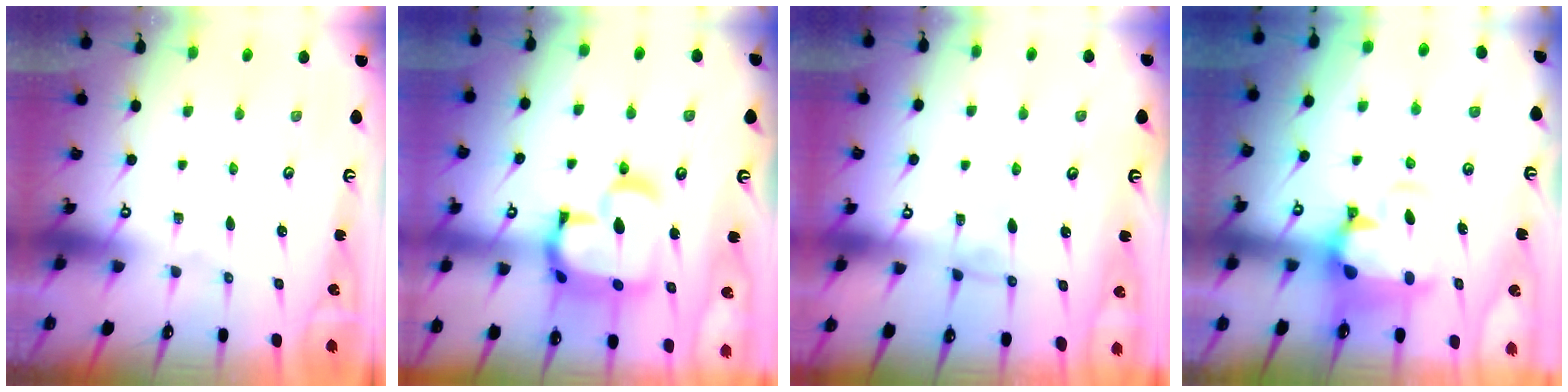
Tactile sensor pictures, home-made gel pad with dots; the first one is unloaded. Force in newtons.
{"total": 14.6, "press": 14.4, "slide": 1.8}
{"total": 1.0, "press": 0.7, "slide": 0.7}
{"total": 1.7, "press": 0.9, "slide": 1.4}